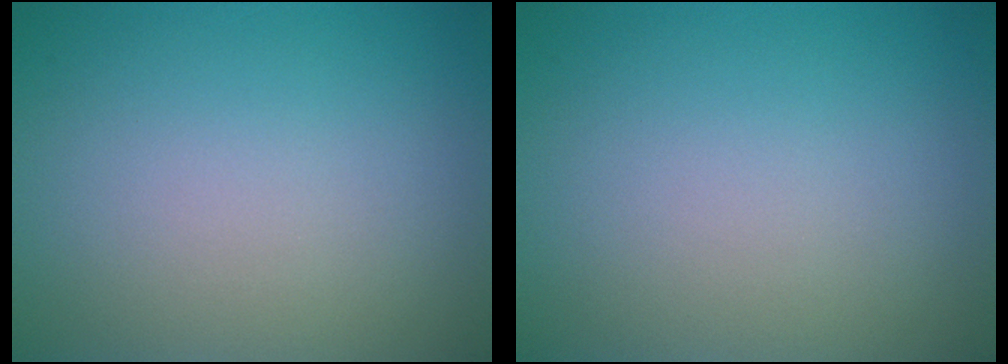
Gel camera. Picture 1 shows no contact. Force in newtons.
{"total": 0.0}